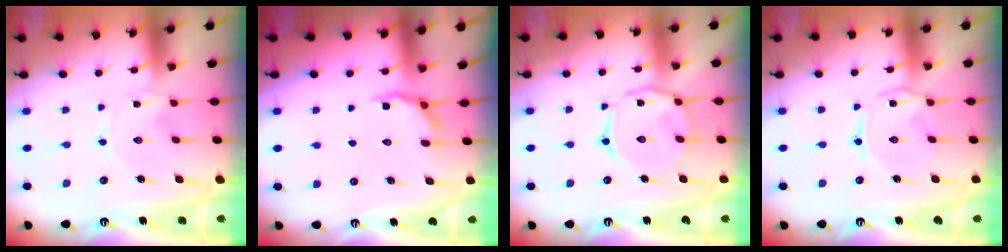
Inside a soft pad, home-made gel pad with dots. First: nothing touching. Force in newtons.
{"total": 4.2, "press": 3.7, "slide": 1.8}
{"total": 8.2, "press": 8.2, "slide": 0.7}
{"total": 2.2, "press": 2.1, "slide": 0.6}